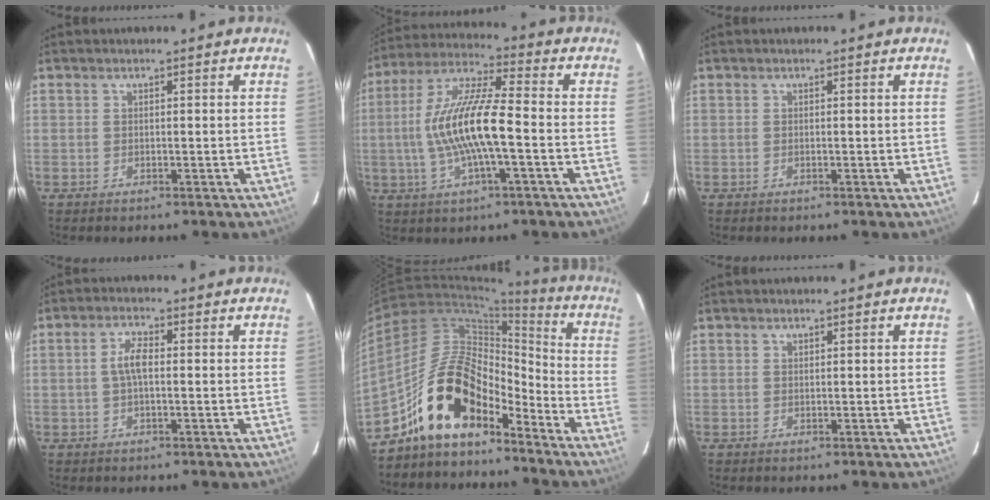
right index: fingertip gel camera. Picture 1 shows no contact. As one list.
[{"total": 14.1, "force": [-2.2, 2.5, 13.7], "torque": [-0.275, 0.006, -0.044]}, {"total": 0.0}, {"total": 3.5, "force": [-0.1, 1.2, 3.3], "torque": [-0.069, 0.008, -0.002]}, {"total": 15.5, "force": [-11.4, 6.5, 8.2], "torque": [-0.150, 0.029, -0.211]}, {"total": 0.0}]